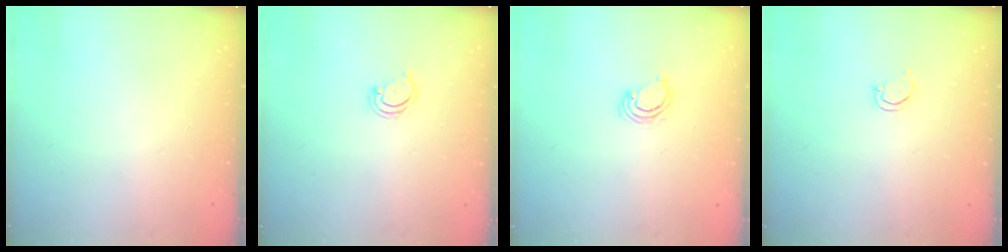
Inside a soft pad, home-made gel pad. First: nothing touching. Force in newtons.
{"total": 2.8, "press": 2.8, "slide": 0.3}
{"total": 3.3, "press": 3.3, "slide": 0.2}
{"total": 2.6, "press": 2.6, "slide": 0.2}